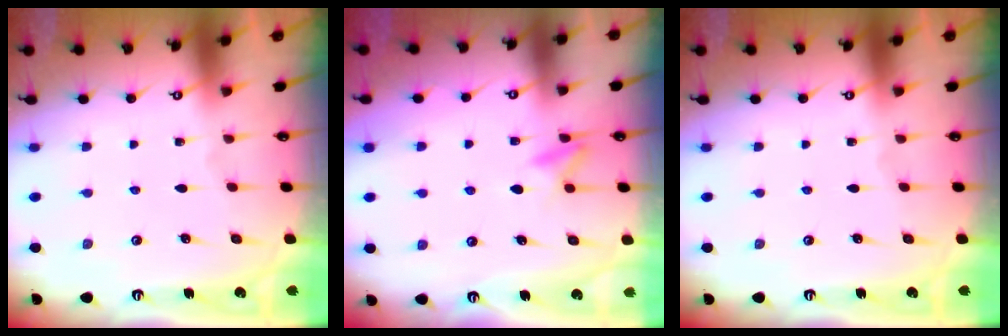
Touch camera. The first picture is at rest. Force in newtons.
{"total": 8.6, "press": 8.5, "slide": 1.0}
{"total": 0.0}